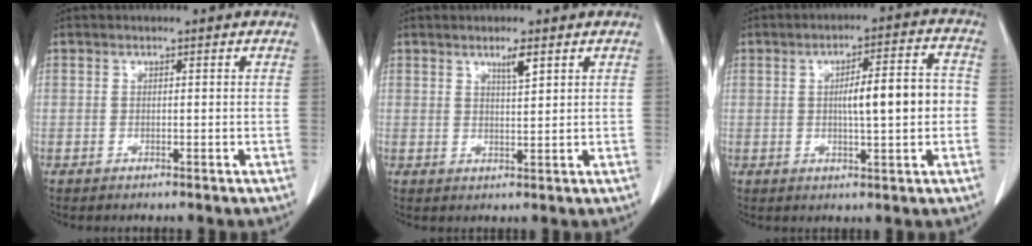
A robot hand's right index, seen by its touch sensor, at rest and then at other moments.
{"total": 2.9, "force": [1.8, 0.2, 2.3], "torque": [-0.042, -0.005, 0.032]}
{"total": 9.0, "force": [-0.2, 1.4, 8.9], "torque": [-0.130, 0.019, 0.000]}